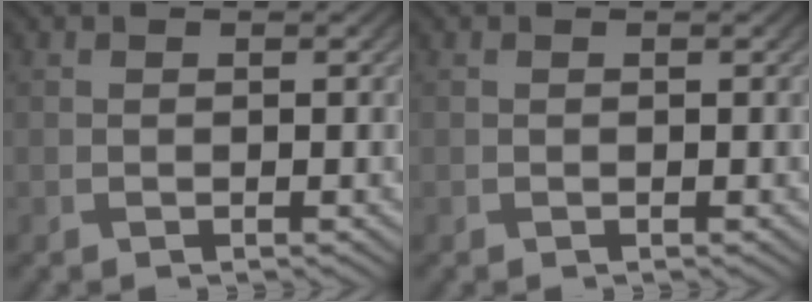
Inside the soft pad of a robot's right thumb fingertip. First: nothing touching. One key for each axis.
{"total": 0.0}